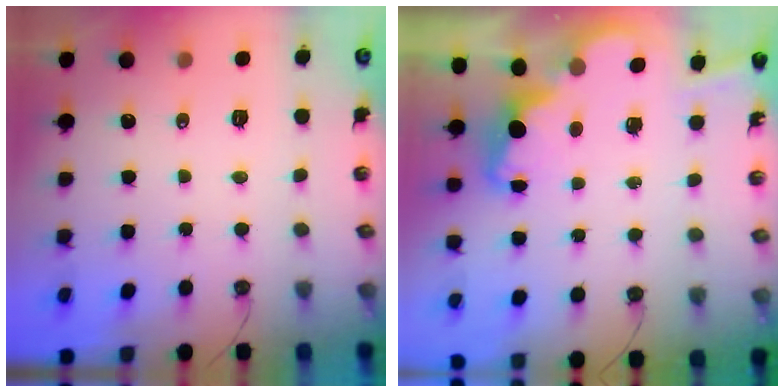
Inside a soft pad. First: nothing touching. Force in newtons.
{"total": 3.5, "press": 3.4, "slide": 0.8}